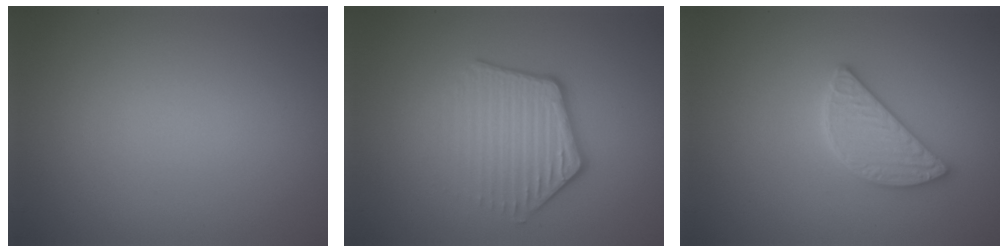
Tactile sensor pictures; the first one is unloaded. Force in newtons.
{"total": 4.1, "press": 3.1, "slide": 2.6}
{"total": 3.2, "press": 3.0, "slide": 1.2}